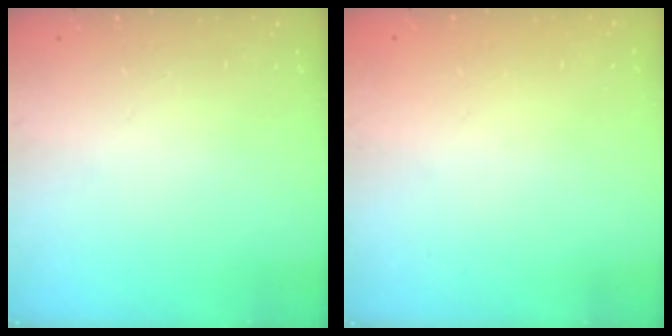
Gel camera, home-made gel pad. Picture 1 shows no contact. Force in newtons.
{"total": 0.6, "press": 0.6, "slide": 0.0}